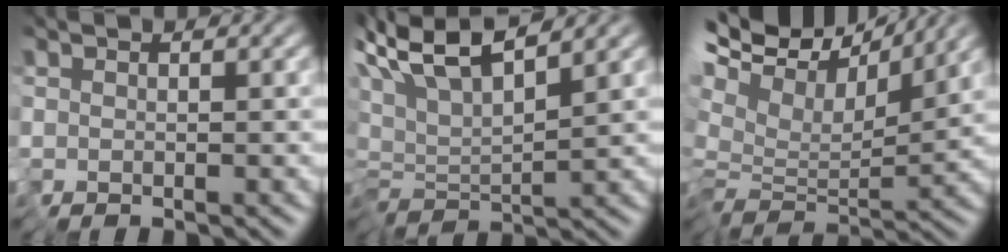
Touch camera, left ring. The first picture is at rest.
{"total": 6.6, "force": [4.9, 0.6, 4.3], "torque": [-0.096, 0.021, 0.088]}
{"total": 8.9, "force": [7.0, 1.8, 5.2], "torque": [-0.130, 0.023, 0.113]}